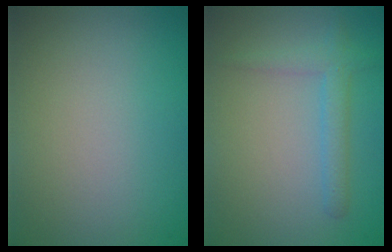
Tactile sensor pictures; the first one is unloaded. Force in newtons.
{"total": 2.1, "press": 2.1, "slide": 0.2}